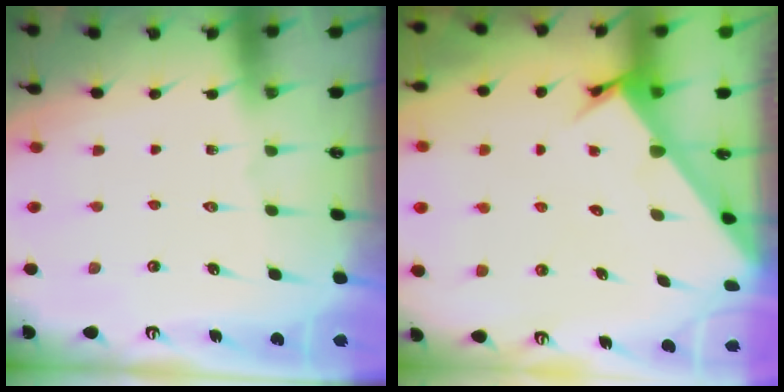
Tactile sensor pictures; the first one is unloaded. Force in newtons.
{"total": 3.4, "press": 3.4, "slide": 0.2}